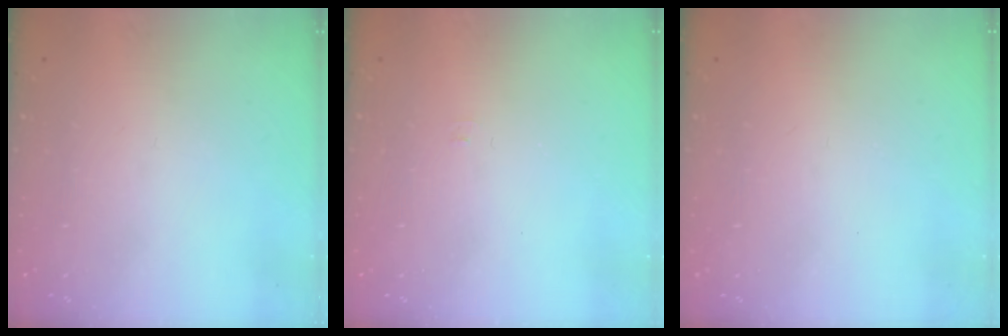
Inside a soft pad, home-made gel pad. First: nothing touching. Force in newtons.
{"total": 3.3, "press": 3.3, "slide": 0.4}
{"total": 2.1, "press": 2.0, "slide": 0.4}